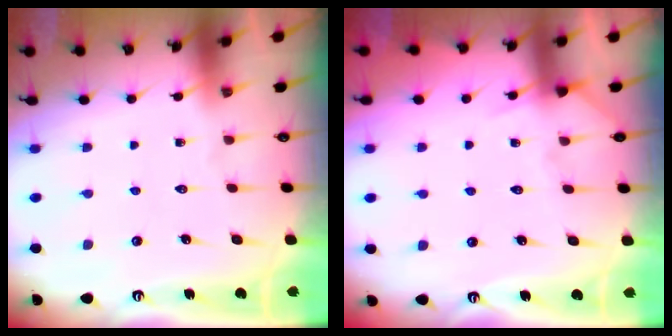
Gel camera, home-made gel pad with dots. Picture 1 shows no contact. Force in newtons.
{"total": 5.1, "press": 5.1, "slide": 0.7}